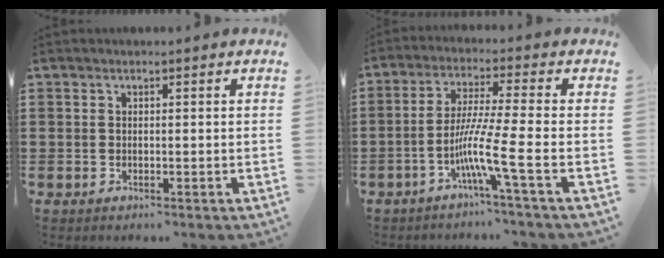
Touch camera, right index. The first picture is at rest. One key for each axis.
{"total": 8.7, "fx": -3.4, "fy": -0.4, "fz": 8.0, "tx": -0.157, "ty": -0.014, "tz": -0.069}